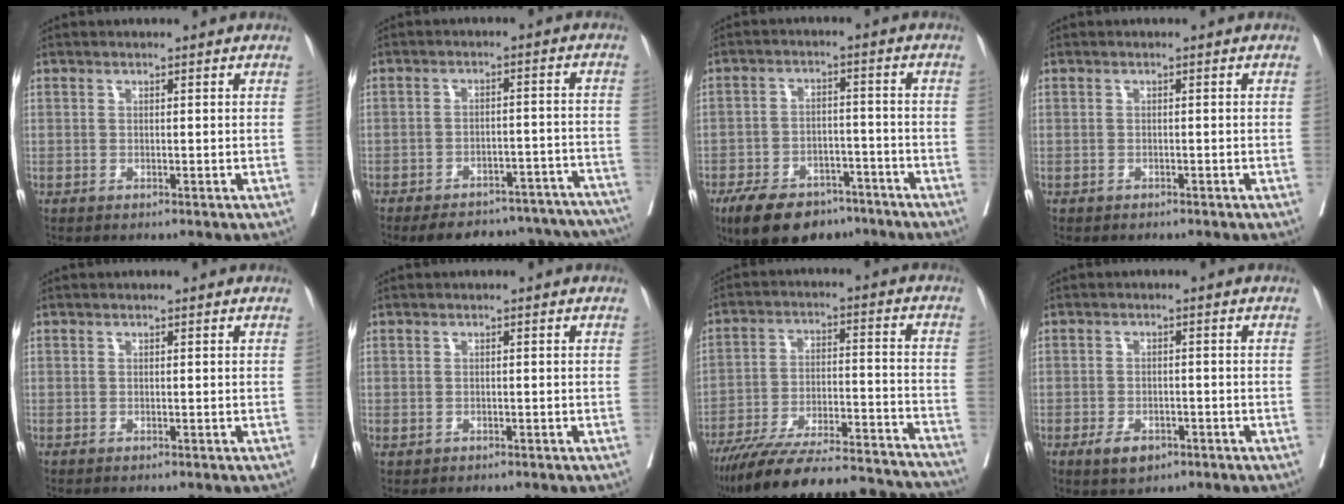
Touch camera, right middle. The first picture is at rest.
{"total": 23.0, "force": [-20.1, 7.2, 8.5], "torque": [-0.088, 0.015, -0.240]}
{"total": 12.8, "force": [-9.3, 6.3, 6.1], "torque": [-0.099, 0.001, -0.147]}
{"total": 0.9, "force": [-0.7, 0.5, 0.2], "torque": [-0.012, 0.002, -0.010]}
{"total": 0.0}
{"total": 0.8, "force": [-0.2, 0.7, 0.3], "torque": [-0.008, 0.001, 0.001]}
{"total": 28.8, "force": [-26.1, 3.8, 11.5], "torque": [-0.150, -0.019, -0.372]}
{"total": 3.8, "force": [-2.1, 2.1, 2.3], "torque": [-0.039, -0.001, -0.027]}